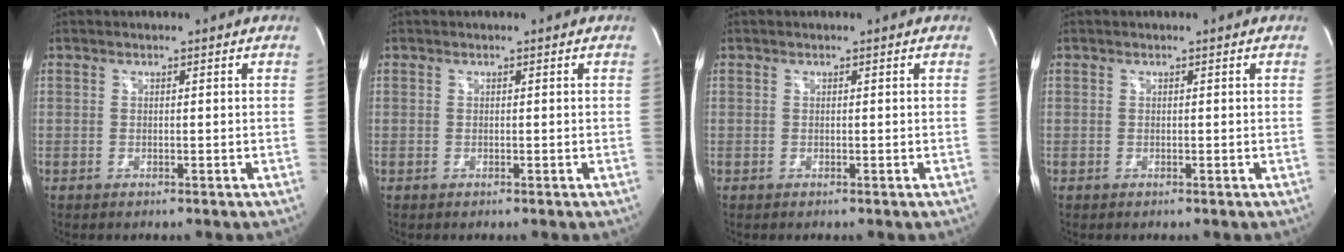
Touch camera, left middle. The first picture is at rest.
{"total": 0.0}
{"total": 0.0}
{"total": 0.0}